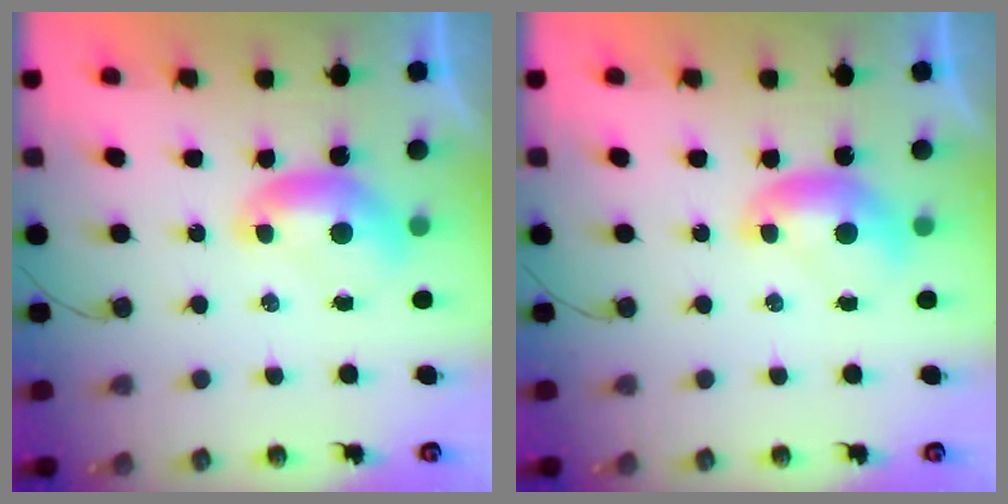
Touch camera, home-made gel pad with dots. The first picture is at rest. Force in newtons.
{"total": 0.0}